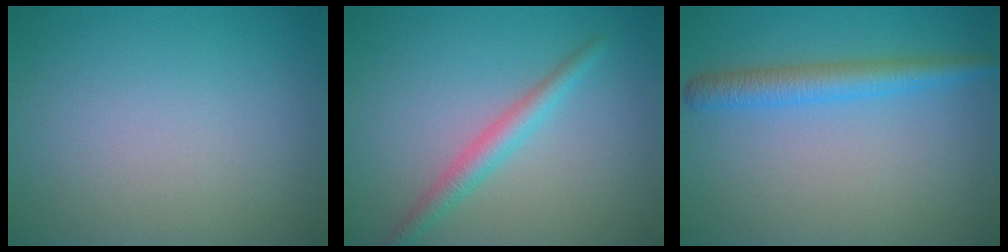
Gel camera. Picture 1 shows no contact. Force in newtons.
{"total": 2.5, "press": 2.5, "slide": 0.0}
{"total": 3.2, "press": 3.2, "slide": 0.1}